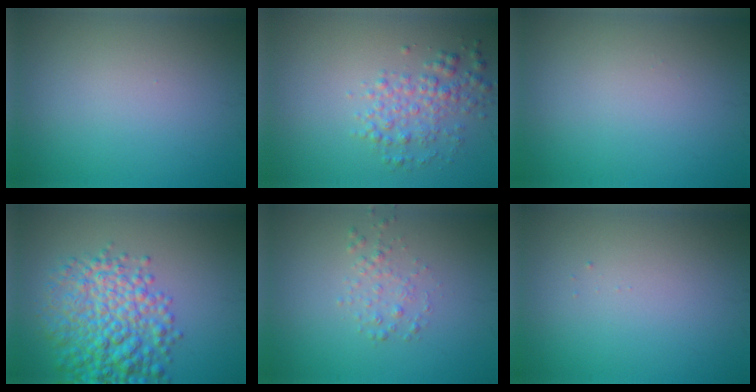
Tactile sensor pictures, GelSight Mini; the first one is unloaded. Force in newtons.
{"total": 3.0, "press": 3.0, "slide": 0.0}
{"total": 0.0}
{"total": 7.5, "press": 7.5, "slide": 0.2}
{"total": 1.4, "press": 1.4, "slide": 0.1}
{"total": 0.0}